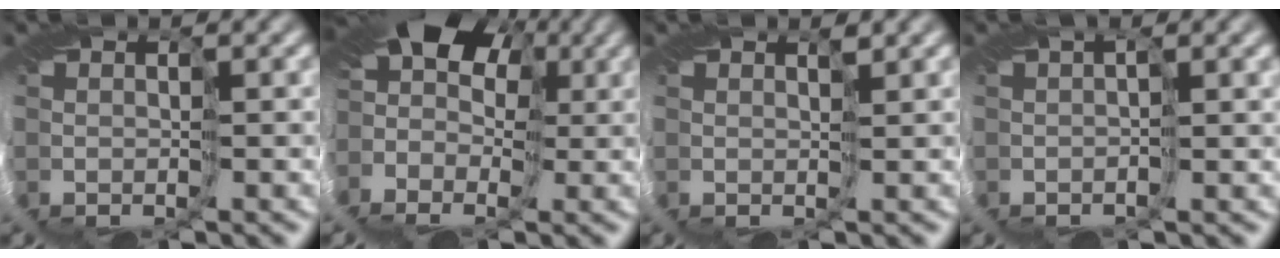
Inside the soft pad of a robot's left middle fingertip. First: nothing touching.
{"total": 12.3, "force": [0.1, 9.4, 7.9], "torque": [-0.154, 0.024, -0.023]}
{"total": 1.1, "force": [1.0, -0.3, -0.2], "torque": [0.007, 0.006, 0.017]}
{"total": 1.6, "force": [0.8, 0.2, 1.3], "torque": [-0.015, 0.005, 0.011]}